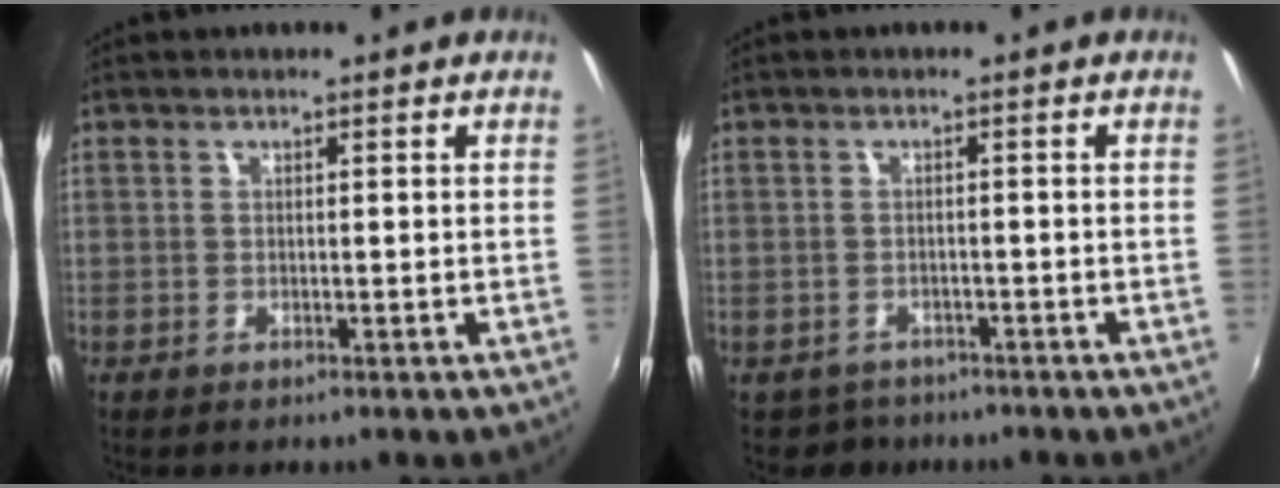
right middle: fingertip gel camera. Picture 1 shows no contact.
{"total": 3.1, "force": [-2.3, 2.0, -0.1], "torque": [-0.009, -0.002, -0.036]}